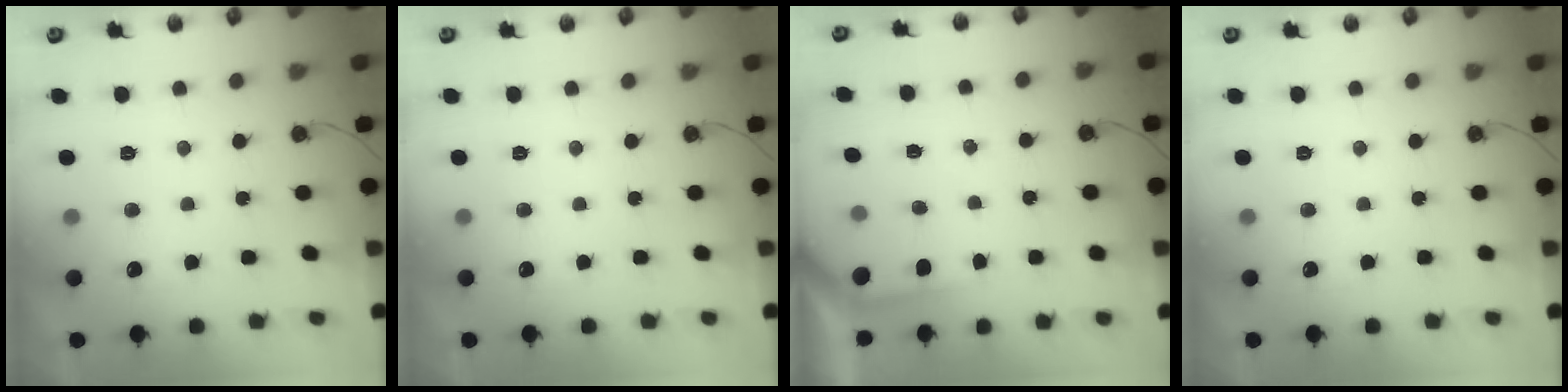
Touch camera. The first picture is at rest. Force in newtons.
{"total": 0.0}
{"total": 2.7, "press": 2.7, "slide": 0.3}
{"total": 0.0}